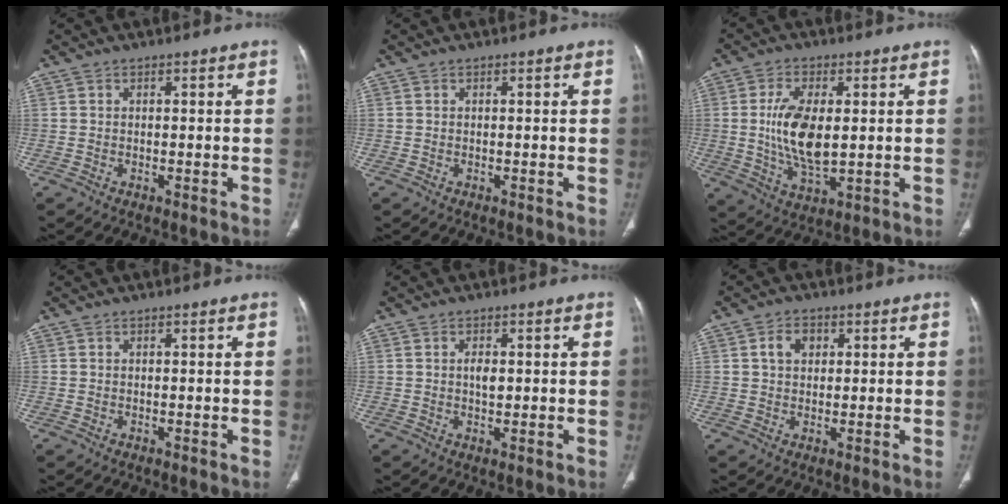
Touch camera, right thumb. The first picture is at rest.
{"total": 0.0}
{"total": 11.6, "force": [0.8, 5.6, 10.2], "torque": [-0.196, -0.016, 0.022]}
{"total": 0.0}
{"total": 2.4, "force": [0.3, 1.2, 2.0], "torque": [-0.033, -0.001, 0.005]}
{"total": 4.0, "force": [1.2, 3.0, 2.3], "torque": [-0.031, 0.003, 0.020]}